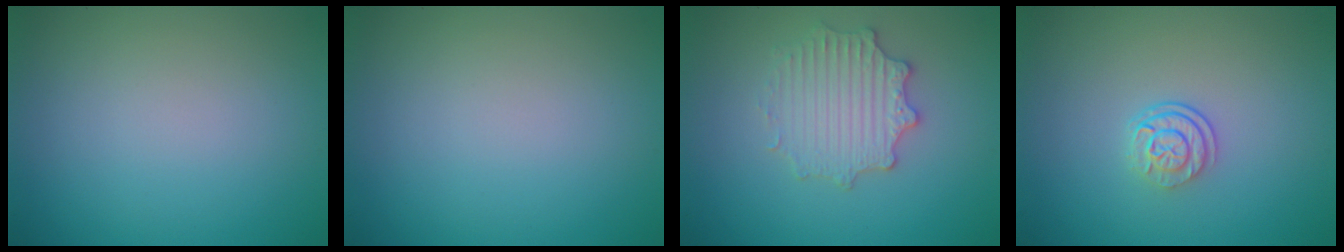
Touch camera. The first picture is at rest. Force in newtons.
{"total": 0.0}
{"total": 3.0, "press": 2.9, "slide": 0.8}
{"total": 2.4, "press": 1.8, "slide": 1.6}